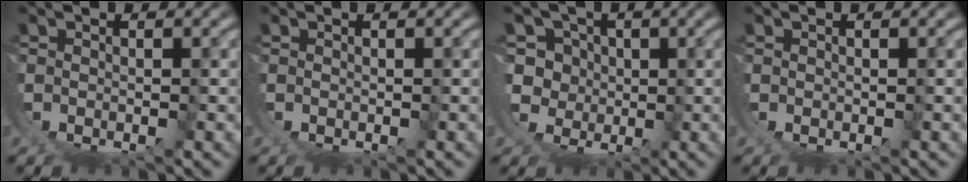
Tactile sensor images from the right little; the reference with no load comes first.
{"total": 0.0}
{"total": 9.6, "force": [0.1, 8.6, 4.1], "torque": [-0.106, -0.046, 0.008]}
{"total": 0.0}